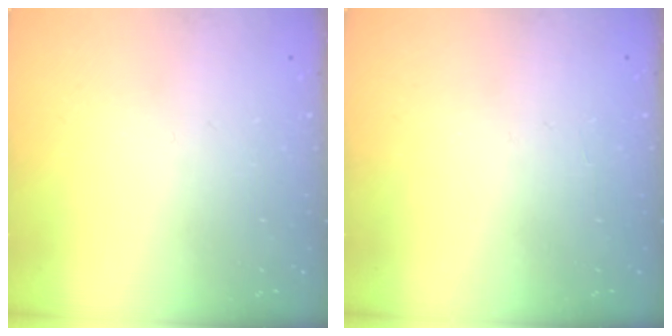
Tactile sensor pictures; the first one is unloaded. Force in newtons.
{"total": 0.0}